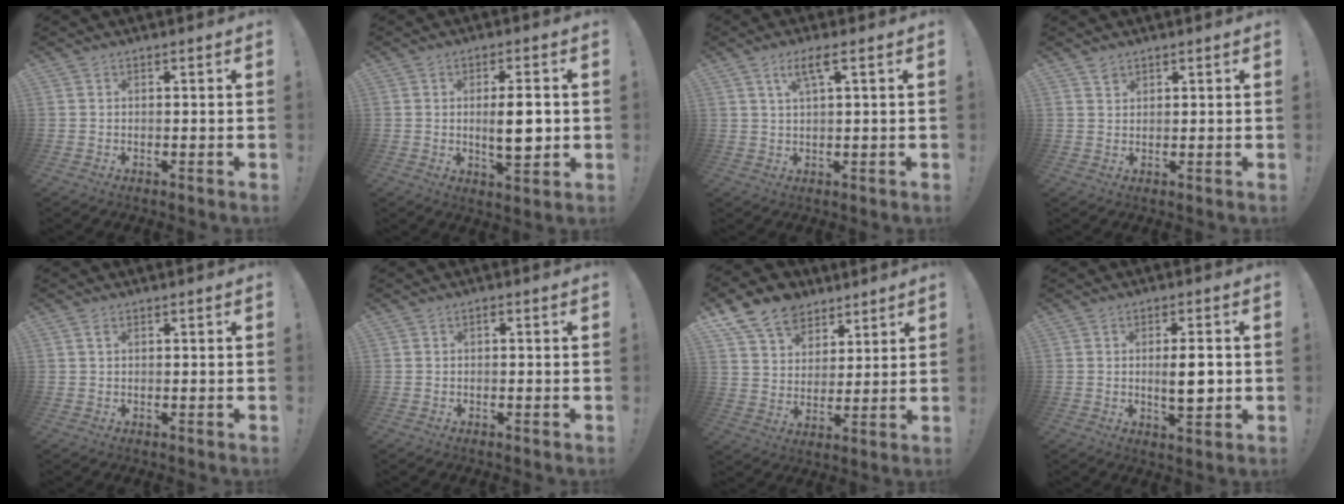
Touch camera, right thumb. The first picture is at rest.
{"total": 8.8, "force": [0.2, 2.6, 8.4], "torque": [-0.126, -0.012, -0.005]}
{"total": 5.3, "force": [2.4, 0.9, 4.6], "torque": [-0.085, 0.001, 0.038]}
{"total": 1.6, "force": [1.4, 0.7, 0.2], "torque": [0.008, -0.012, 0.024]}
{"total": 1.1, "force": [0.6, 0.6, 0.7], "torque": [-0.008, -0.002, 0.009]}
{"total": 0.7, "force": [-0.5, 0.2, 0.5], "torque": [-0.011, 0.003, -0.009]}
{"total": 12.9, "force": [8.7, 8.8, 3.7], "torque": [-0.068, -0.059, 0.172]}
{"total": 7.2, "force": [-0.2, 1.9, 7.0], "torque": [-0.102, -0.009, -0.007]}